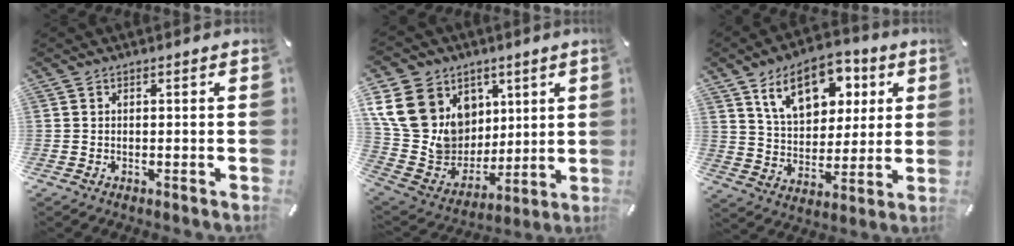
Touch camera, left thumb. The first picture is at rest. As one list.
[{"total": 19.7, "force": [7.2, 16.9, 7.2], "torque": [-0.125, -0.042, 0.158]}, {"total": 15.3, "force": [8.0, 9.7, 8.8], "torque": [-0.145, -0.022, 0.145]}]